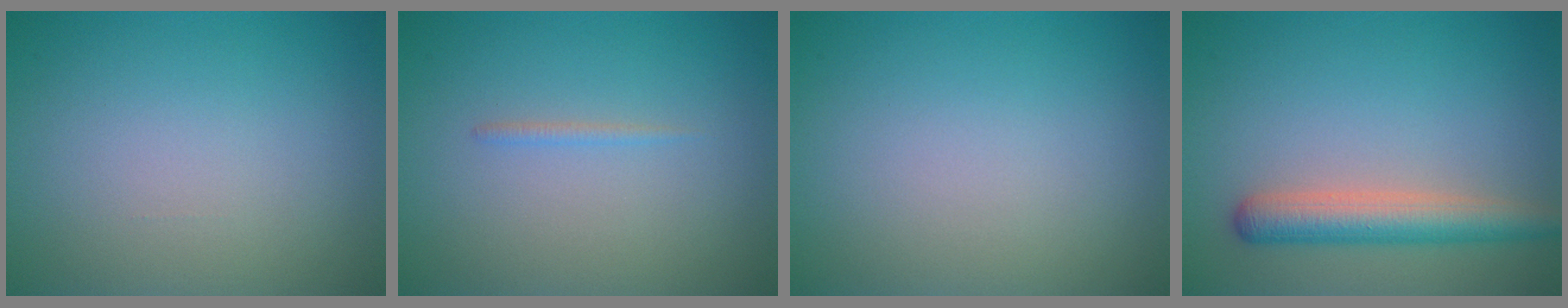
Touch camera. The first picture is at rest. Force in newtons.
{"total": 0.6, "press": 0.6, "slide": 0.0}
{"total": 0.0}
{"total": 4.2, "press": 4.2, "slide": 0.3}